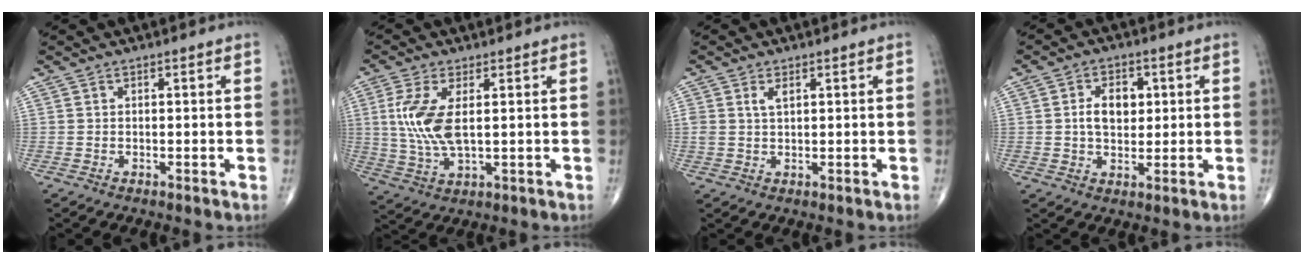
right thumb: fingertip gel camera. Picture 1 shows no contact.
{"total": 9.2, "force": [1.4, 3.7, 8.3], "torque": [-0.193, -0.008, 0.035]}
{"total": 2.1, "force": [1.0, 1.0, 1.6], "torque": [-0.033, 0.003, 0.023]}
{"total": 6.5, "force": [1.1, 4.3, 4.8], "torque": [-0.057, -0.001, 0.015]}